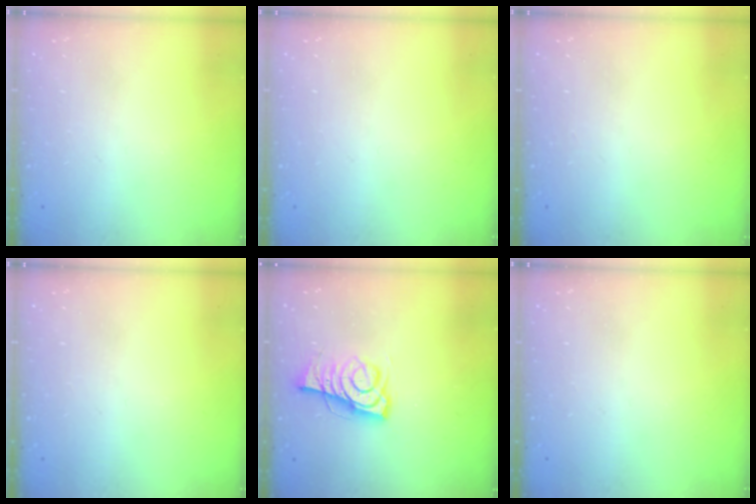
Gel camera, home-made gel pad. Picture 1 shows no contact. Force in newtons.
{"total": 0.0}
{"total": 0.0}
{"total": 0.0}
{"total": 7.1, "press": 7.0, "slide": 1.0}
{"total": 0.0}